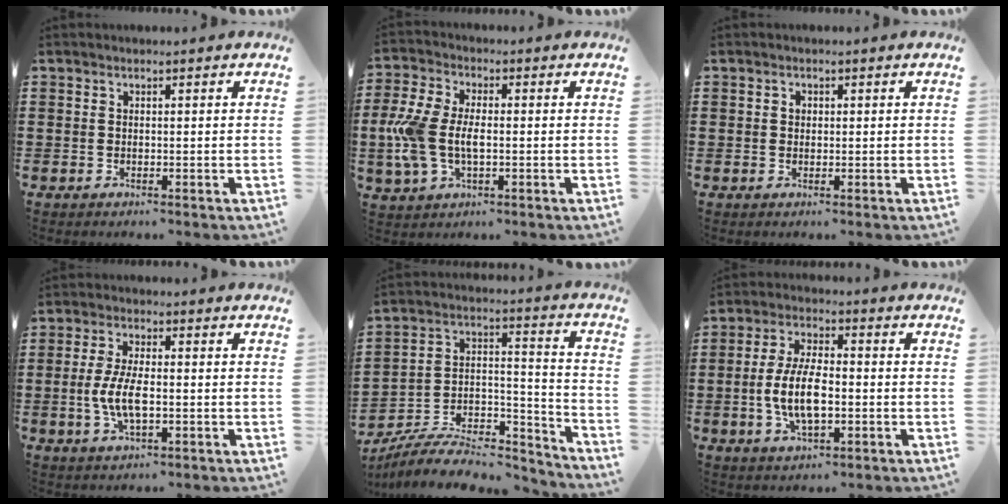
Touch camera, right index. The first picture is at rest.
{"total": 8.0, "force": [-0.8, 4.7, 6.5], "torque": [-0.172, -0.003, -0.025]}
{"total": 0.9, "force": [0.2, 0.7, 0.4], "torque": [-0.010, 0.004, 0.004]}
{"total": 6.4, "force": [-0.9, 2.4, 5.8], "torque": [-0.129, -0.003, -0.024]}
{"total": 7.4, "force": [-6.6, 2.4, 2.3], "torque": [-0.031, 0.014, -0.124]}
{"total": 8.5, "force": [-1.3, 3.8, 7.5], "torque": [-0.164, 0.002, -0.030]}